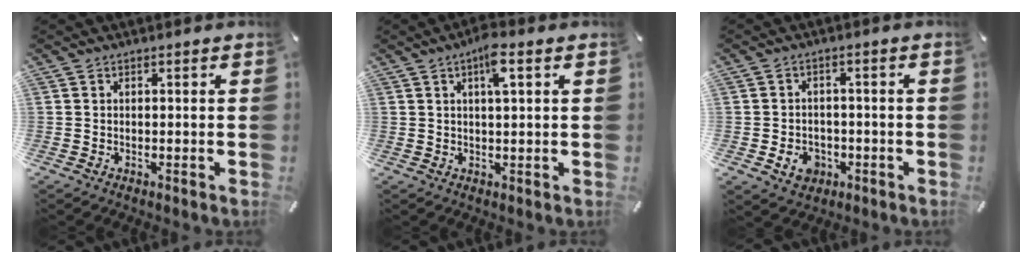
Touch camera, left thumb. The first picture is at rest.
{"total": 5.4, "force": [2.3, 1.2, 4.7], "torque": [-0.083, 0.000, 0.035]}
{"total": 5.8, "force": [-1.9, 4.8, 2.7], "torque": [-0.050, 0.005, -0.033]}